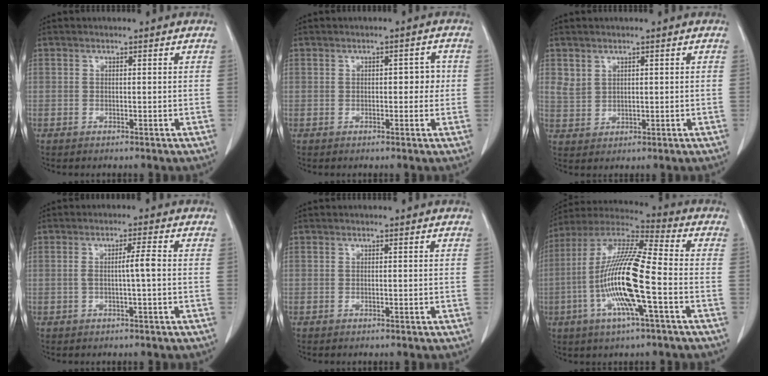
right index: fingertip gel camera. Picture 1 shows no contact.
{"total": 3.2, "force": [0.1, 1.7, 2.8], "torque": [-0.037, 0.021, 0.002]}
{"total": 3.4, "force": [1.5, 2.8, 1.2], "torque": [-0.027, 0.008, 0.042]}
{"total": 3.5, "force": [-0.2, 0.2, 3.5], "torque": [-0.067, 0.007, 0.000]}
{"total": 0.0}
{"total": 17.5, "force": [-4.1, 1.8, 16.9], "torque": [-0.347, -0.005, -0.080]}